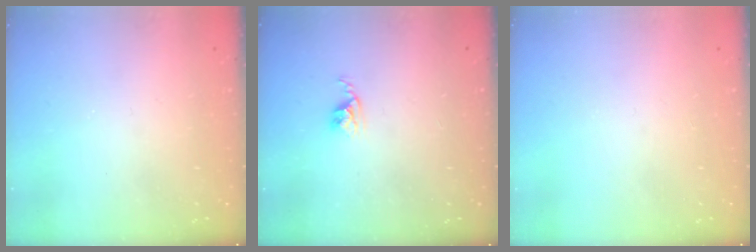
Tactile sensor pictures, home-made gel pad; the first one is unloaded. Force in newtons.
{"total": 3.4, "press": 3.4, "slide": 0.4}
{"total": 0.0}